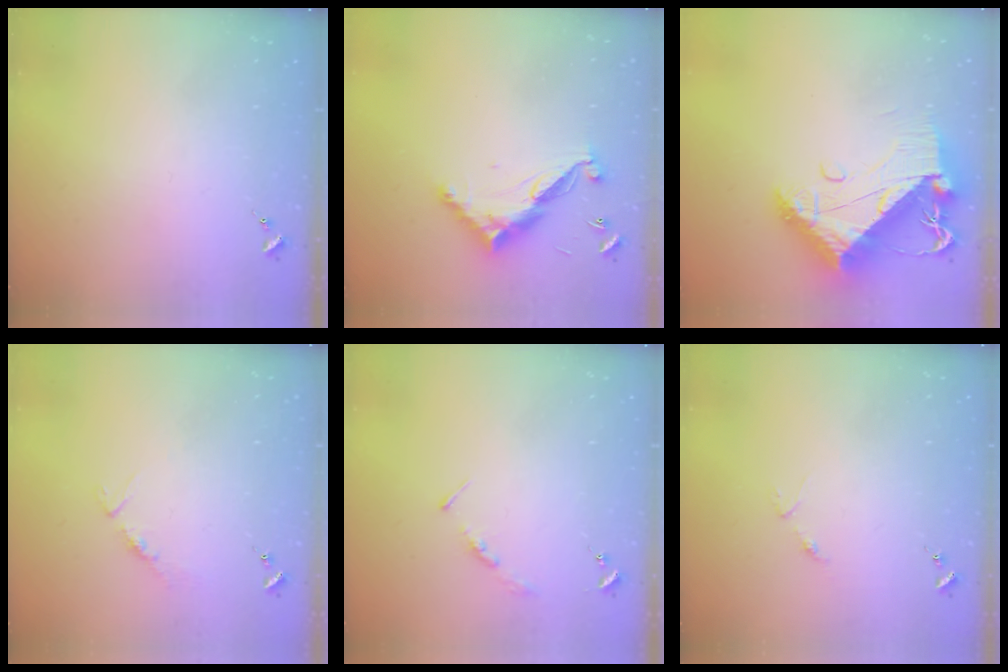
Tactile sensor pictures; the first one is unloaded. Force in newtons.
{"total": 12.8, "press": 12.8, "slide": 0.4}
{"total": 16.5, "press": 16.4, "slide": 1.8}
{"total": 5.9, "press": 5.9, "slide": 0.5}
{"total": 3.5, "press": 3.5, "slide": 0.3}
{"total": 3.1, "press": 3.0, "slide": 0.4}